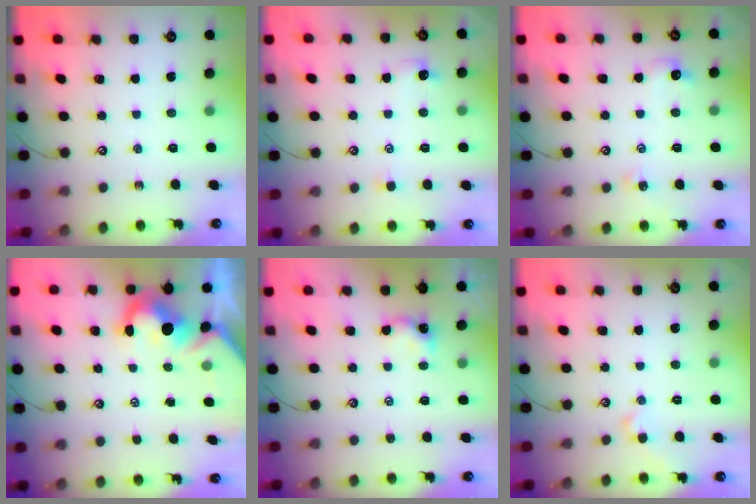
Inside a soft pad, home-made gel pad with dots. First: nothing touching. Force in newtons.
{"total": 1.2, "press": 0.9, "slide": 0.7}
{"total": 3.8, "press": 3.8, "slide": 0.7}
{"total": 7.6, "press": 7.5, "slide": 1.5}
{"total": 0.8, "press": 0.6, "slide": 0.4}
{"total": 1.6, "press": 1.5, "slide": 0.4}